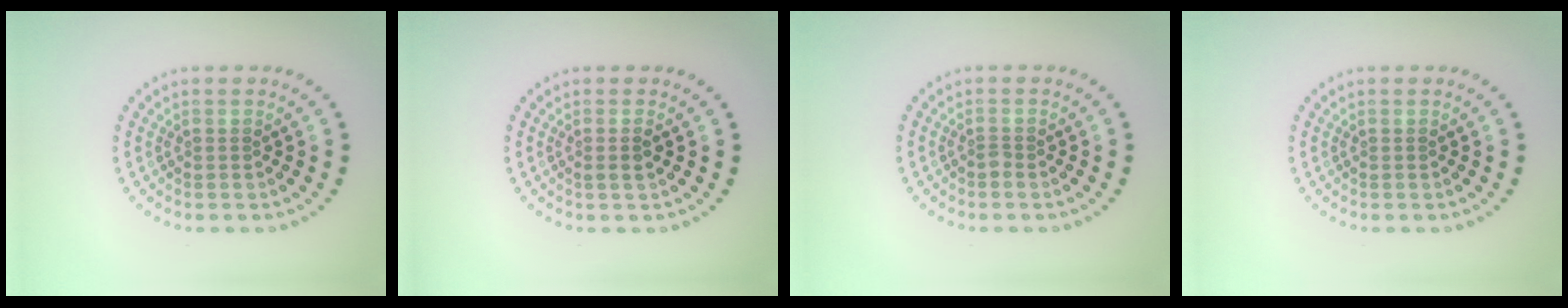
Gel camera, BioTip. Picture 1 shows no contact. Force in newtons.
{"total": 1.1, "press": 1.0, "slide": 0.5}
{"total": 0.7, "press": 0.5, "slide": 0.4}
{"total": 0.0}